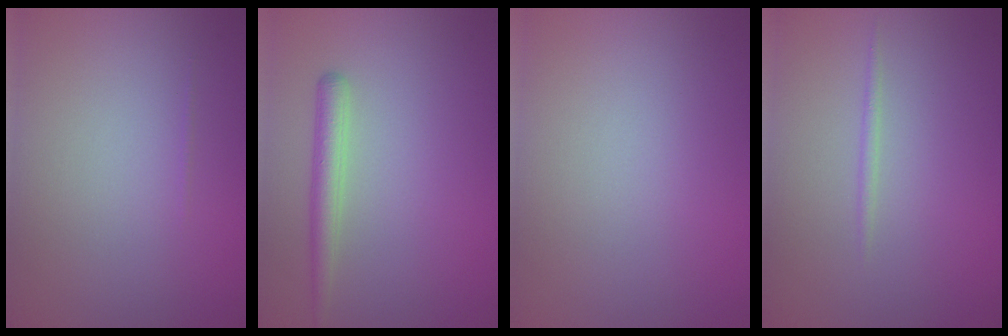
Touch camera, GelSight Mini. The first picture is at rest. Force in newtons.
{"total": 2.2, "press": 2.2, "slide": 0.1}
{"total": 0.0}
{"total": 0.7, "press": 0.7, "slide": 0.1}